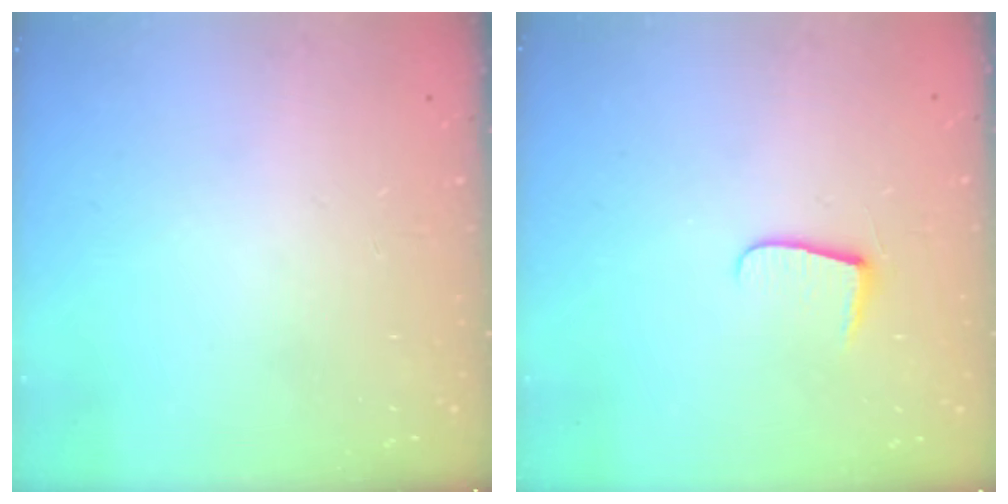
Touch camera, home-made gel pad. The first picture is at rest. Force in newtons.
{"total": 6.5, "press": 6.5, "slide": 0.8}